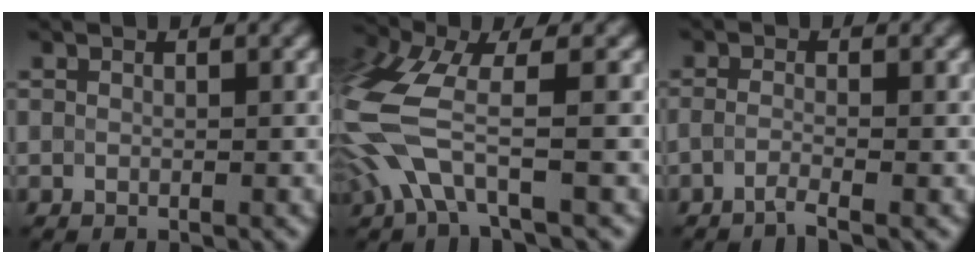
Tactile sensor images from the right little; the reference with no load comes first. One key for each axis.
{"total": 6.5, "fx": -2.5, "fy": 2.0, "fz": 5.7, "tx": -0.151, "ty": 0.002, "tz": -0.052}
{"total": 1.8, "fx": -1.6, "fy": 0.0, "fz": 0.6, "tx": -0.005, "ty": -0.001, "tz": -0.035}